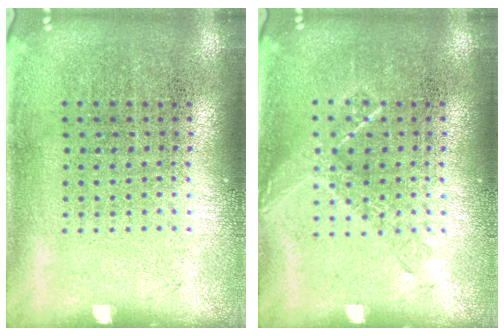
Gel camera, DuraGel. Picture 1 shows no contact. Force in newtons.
{"total": 1.0, "press": 0.9, "slide": 0.3}